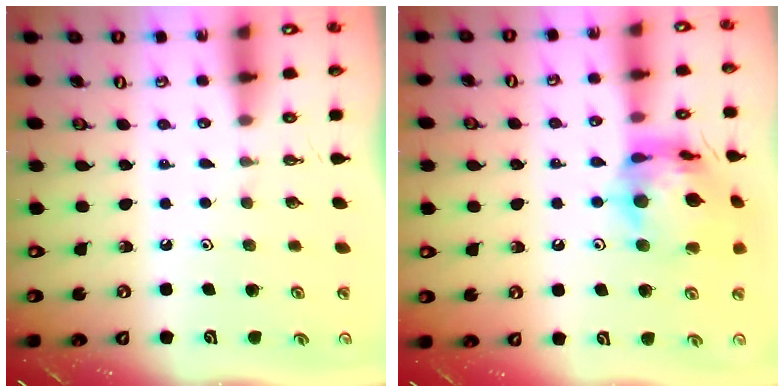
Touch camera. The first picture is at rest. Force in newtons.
{"total": 16.6, "press": 16.5, "slide": 1.7}